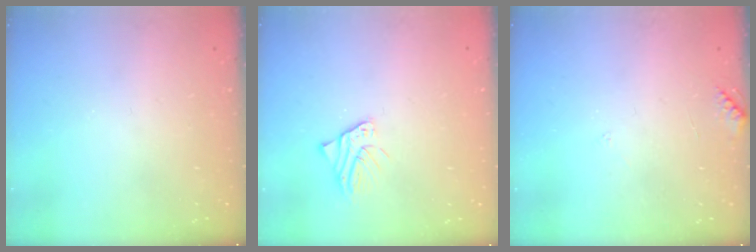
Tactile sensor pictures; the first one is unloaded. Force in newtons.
{"total": 2.8, "press": 2.8, "slide": 0.2}
{"total": 5.5, "press": 5.5, "slide": 0.7}